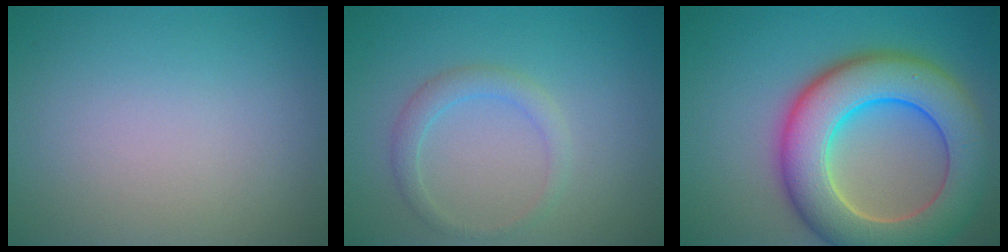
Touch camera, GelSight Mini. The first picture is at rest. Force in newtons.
{"total": 1.9, "press": 1.9, "slide": 0.1}
{"total": 11.0, "press": 11.0, "slide": 0.7}